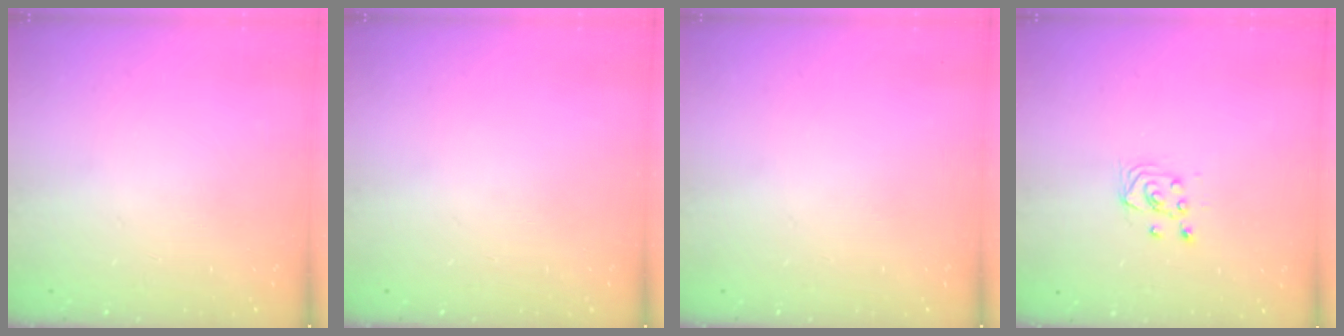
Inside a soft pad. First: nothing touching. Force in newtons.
{"total": 0.0}
{"total": 0.0}
{"total": 2.9, "press": 2.7, "slide": 1.0}